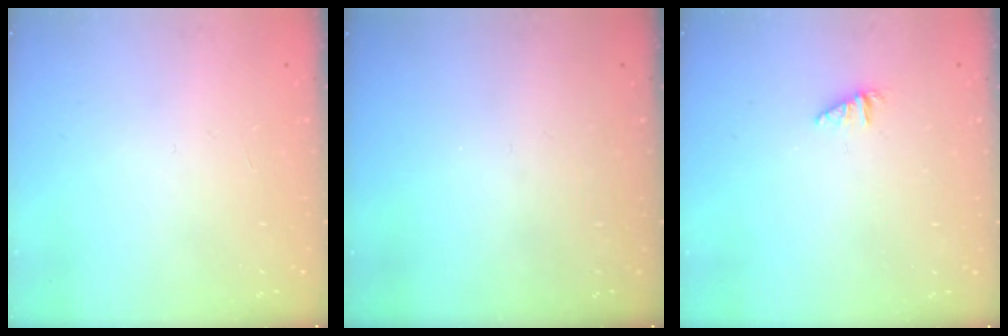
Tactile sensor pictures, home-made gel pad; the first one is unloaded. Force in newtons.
{"total": 0.0}
{"total": 1.1, "press": 1.1, "slide": 0.1}